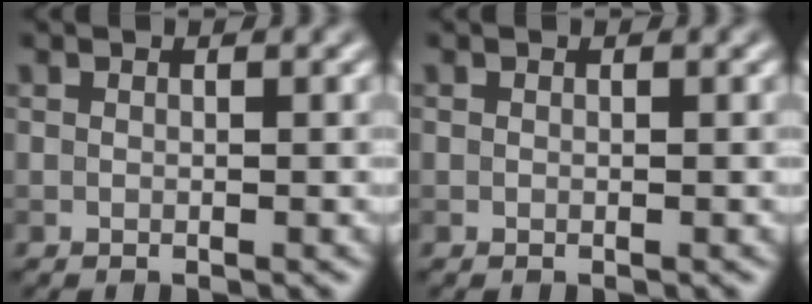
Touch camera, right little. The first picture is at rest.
{"total": 0.0}